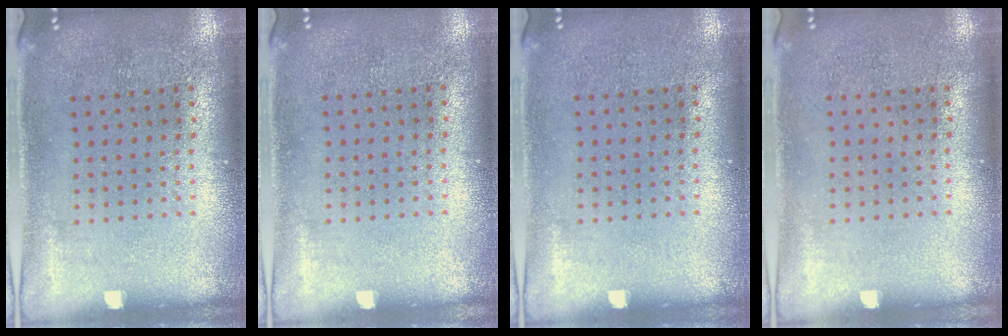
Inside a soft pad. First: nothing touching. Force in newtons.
{"total": 0.0}
{"total": 0.0}
{"total": 0.0}